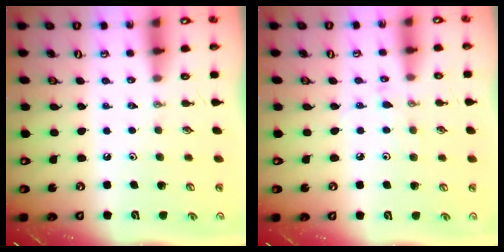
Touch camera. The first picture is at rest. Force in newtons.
{"total": 3.4, "press": 3.3, "slide": 0.3}